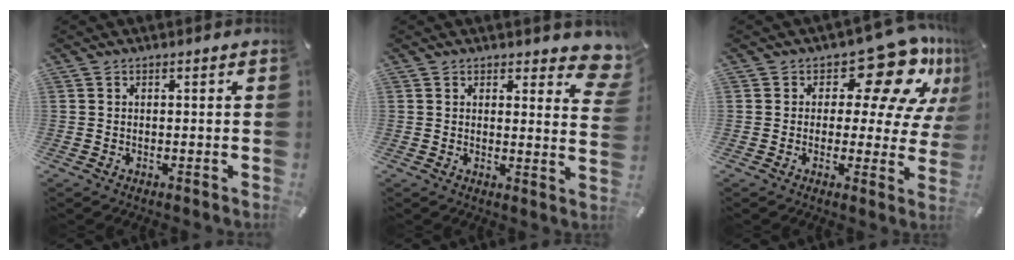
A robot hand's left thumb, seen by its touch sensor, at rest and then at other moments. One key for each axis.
{"total": 6.2, "fx": 4.5, "fy": 2.9, "fz": 3.2, "tx": -0.019, "ty": -0.035, "tz": 0.075}
{"total": 16.3, "fx": 9.5, "fy": 7.7, "fz": 10.9, "tx": -0.146, "ty": -0.070, "tz": 0.159}